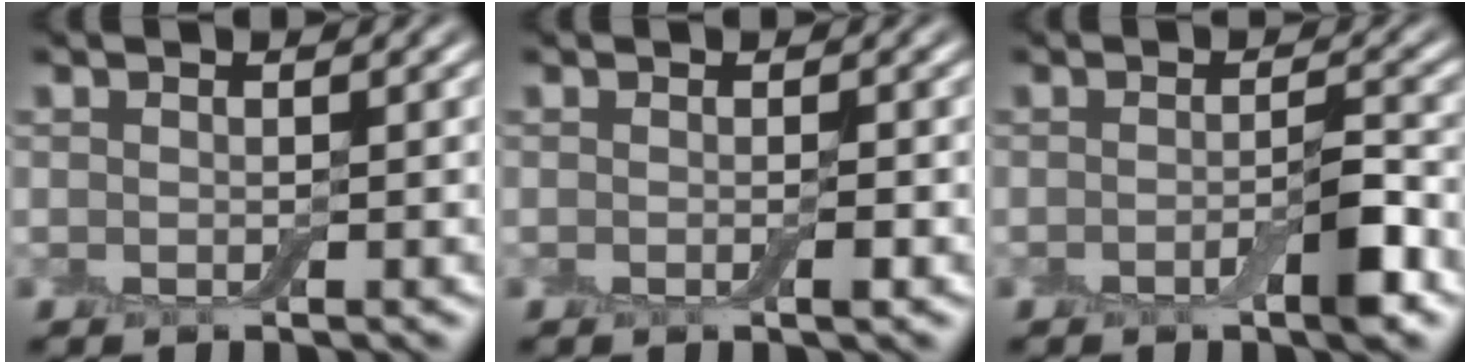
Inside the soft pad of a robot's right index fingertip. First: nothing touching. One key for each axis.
{"total": 0.8, "fx": -0.2, "fy": 0.0, "fz": 0.7, "tx": -0.012, "ty": 0.000, "tz": -0.005}
{"total": 2.9, "fx": -1.2, "fy": 0.6, "fz": 2.5, "tx": -0.039, "ty": 0.002, "tz": -0.022}